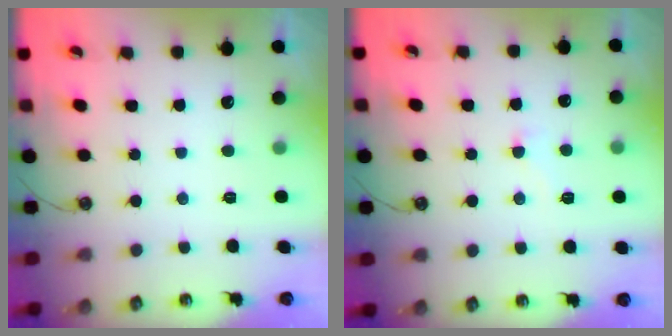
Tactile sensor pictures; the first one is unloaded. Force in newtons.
{"total": 2.7, "press": 2.6, "slide": 0.8}